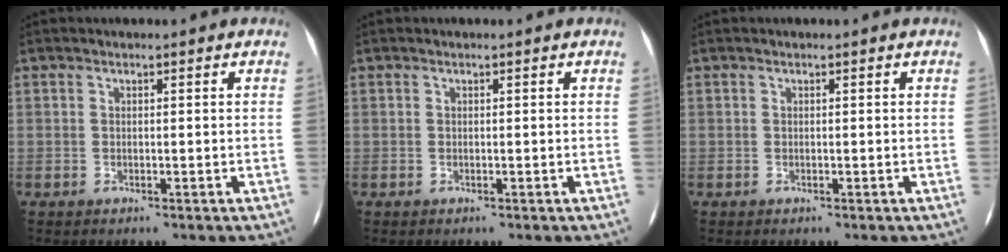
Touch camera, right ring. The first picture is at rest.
{"total": 0.0}
{"total": 0.0}